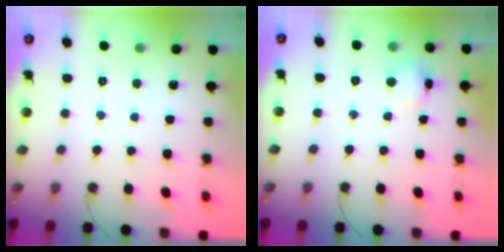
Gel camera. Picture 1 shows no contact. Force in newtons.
{"total": 2.8, "press": 2.8, "slide": 0.5}